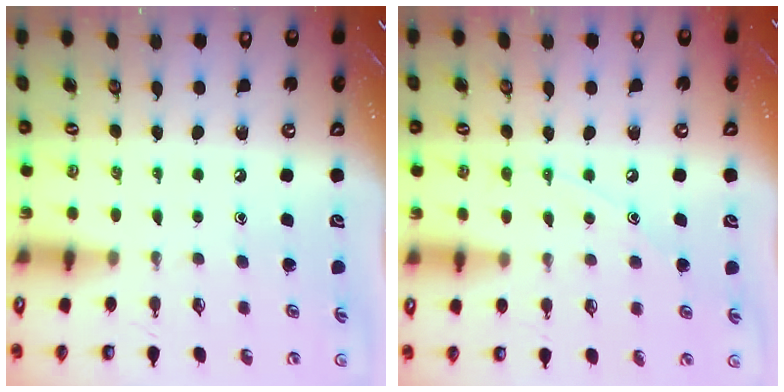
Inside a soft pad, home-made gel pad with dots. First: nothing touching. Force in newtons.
{"total": 7.1, "press": 7.1, "slide": 0.7}